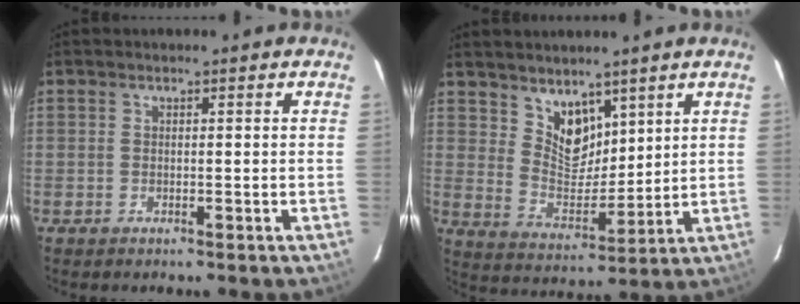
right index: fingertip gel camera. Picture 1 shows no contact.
{"total": 7.9, "force": [5.5, 4.6, 3.3], "torque": [-0.049, -0.004, 0.110]}